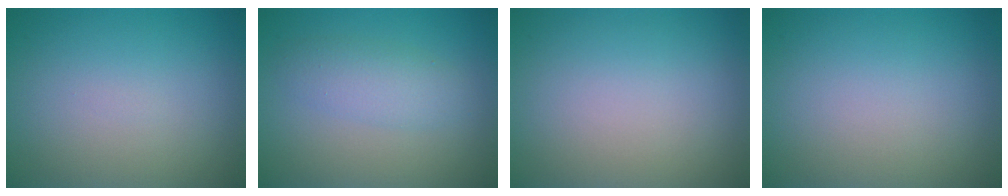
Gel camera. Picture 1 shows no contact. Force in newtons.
{"total": 2.8, "press": 2.8, "slide": 0.1}
{"total": 0.0}
{"total": 0.0}